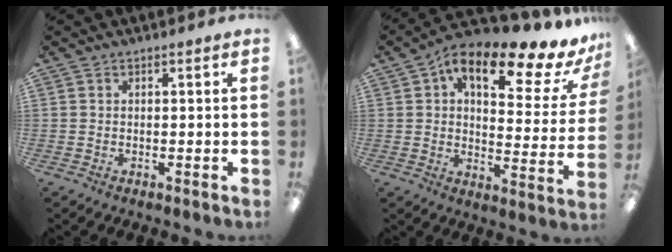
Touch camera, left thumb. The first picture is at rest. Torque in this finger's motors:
{"motor_torque": [0.45, 0.72, 1.67, -1.10, 0.14]}